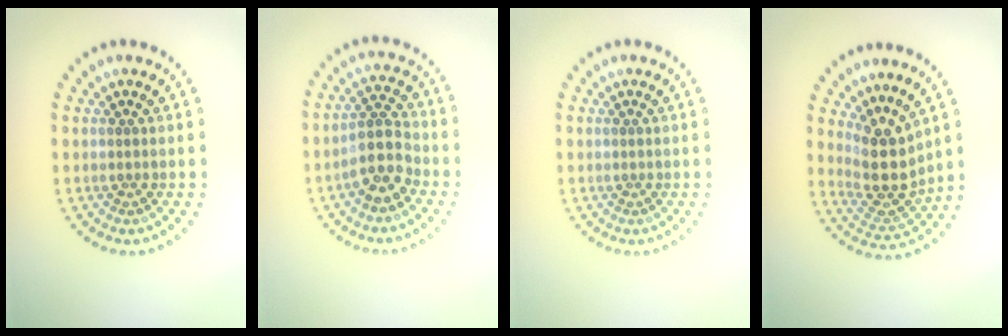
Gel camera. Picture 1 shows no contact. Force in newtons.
{"total": 4.0, "press": 3.7, "slide": 1.5}
{"total": 0.0}
{"total": 4.4, "press": 3.4, "slide": 2.7}